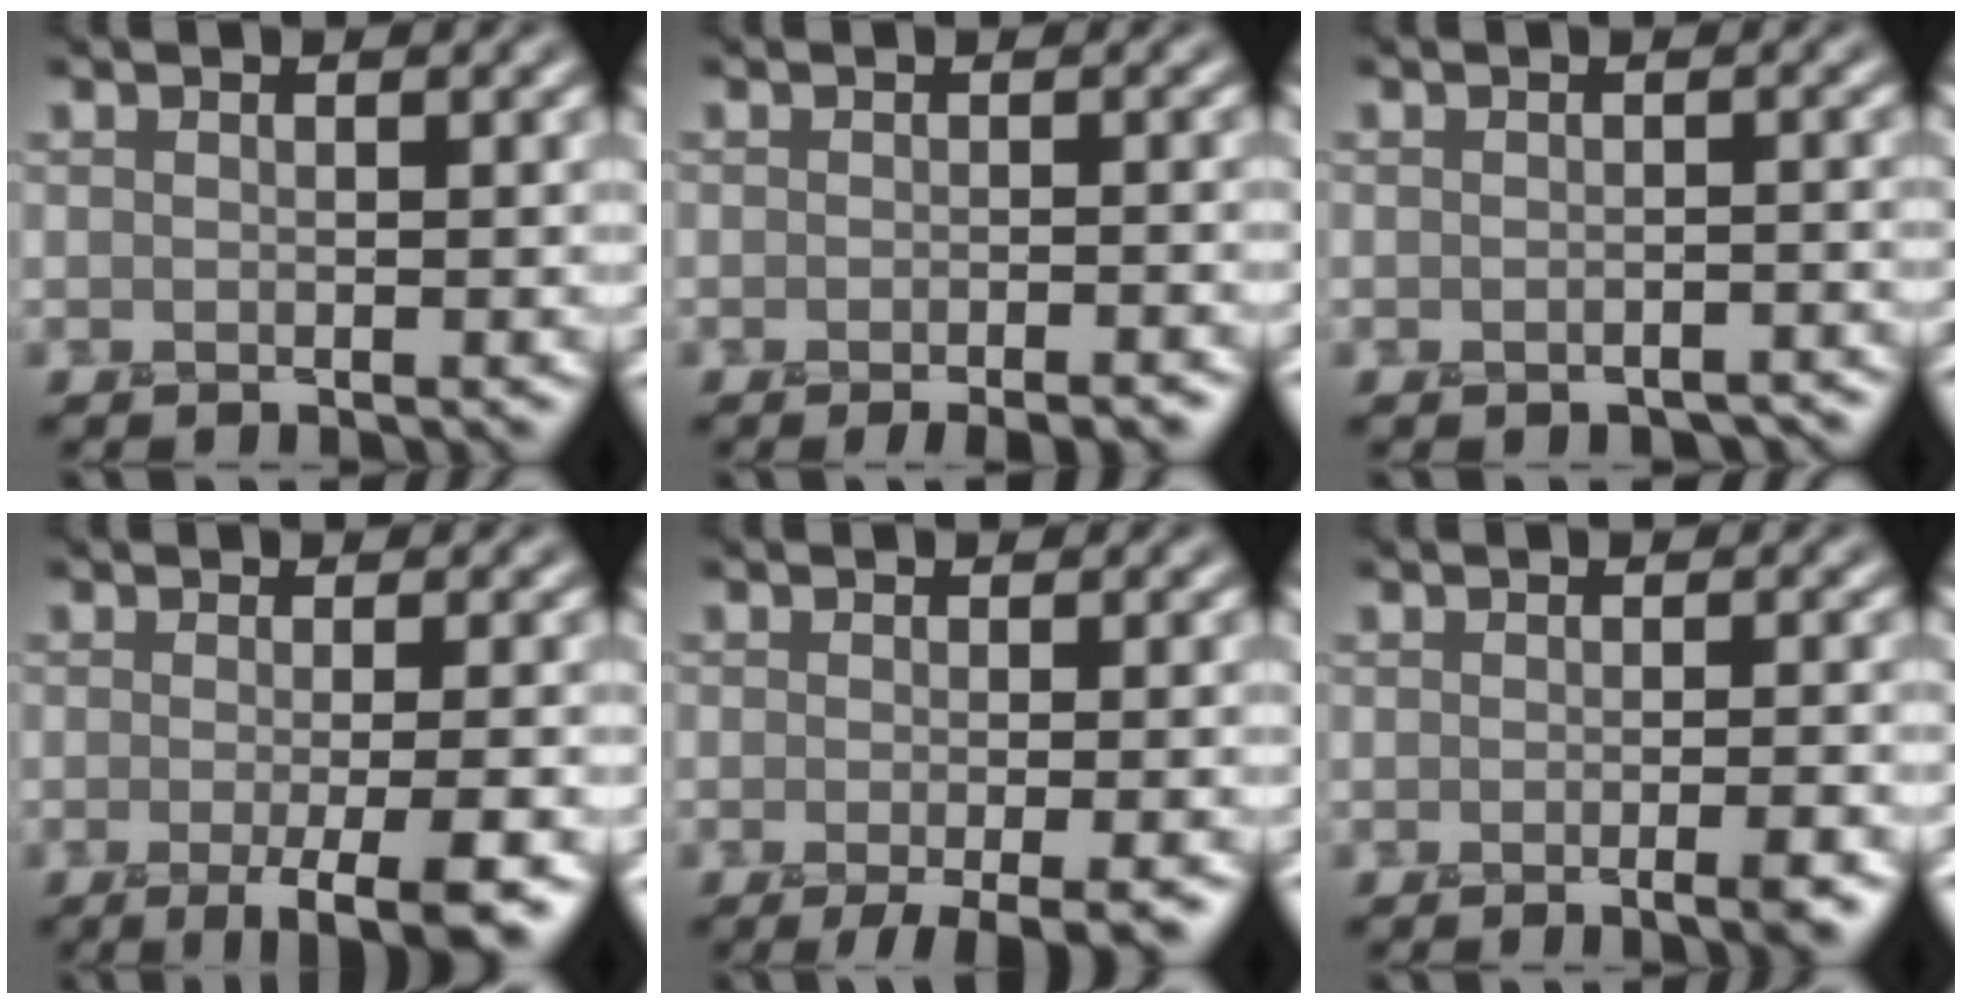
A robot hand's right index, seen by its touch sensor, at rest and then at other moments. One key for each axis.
{"total": 3.0, "fx": -2.2, "fy": 0.7, "fz": 1.9, "tx": -0.018, "ty": -0.004, "tz": -0.025}
{"total": 1.5, "fx": -1.3, "fy": 0.6, "fz": 0.5, "tx": -0.009, "ty": -0.006, "tz": -0.015}
{"total": 5.9, "fx": -2.3, "fy": 1.5, "fz": 5.2, "tx": -0.059, "ty": -0.014, "tz": -0.029}
{"total": 3.7, "fx": -2.0, "fy": 0.8, "fz": 3.0, "tx": -0.042, "ty": -0.007, "tz": -0.034}
{"total": 2.2, "fx": -1.1, "fy": 0.5, "fz": 1.8, "tx": -0.017, "ty": -0.004, "tz": -0.019}